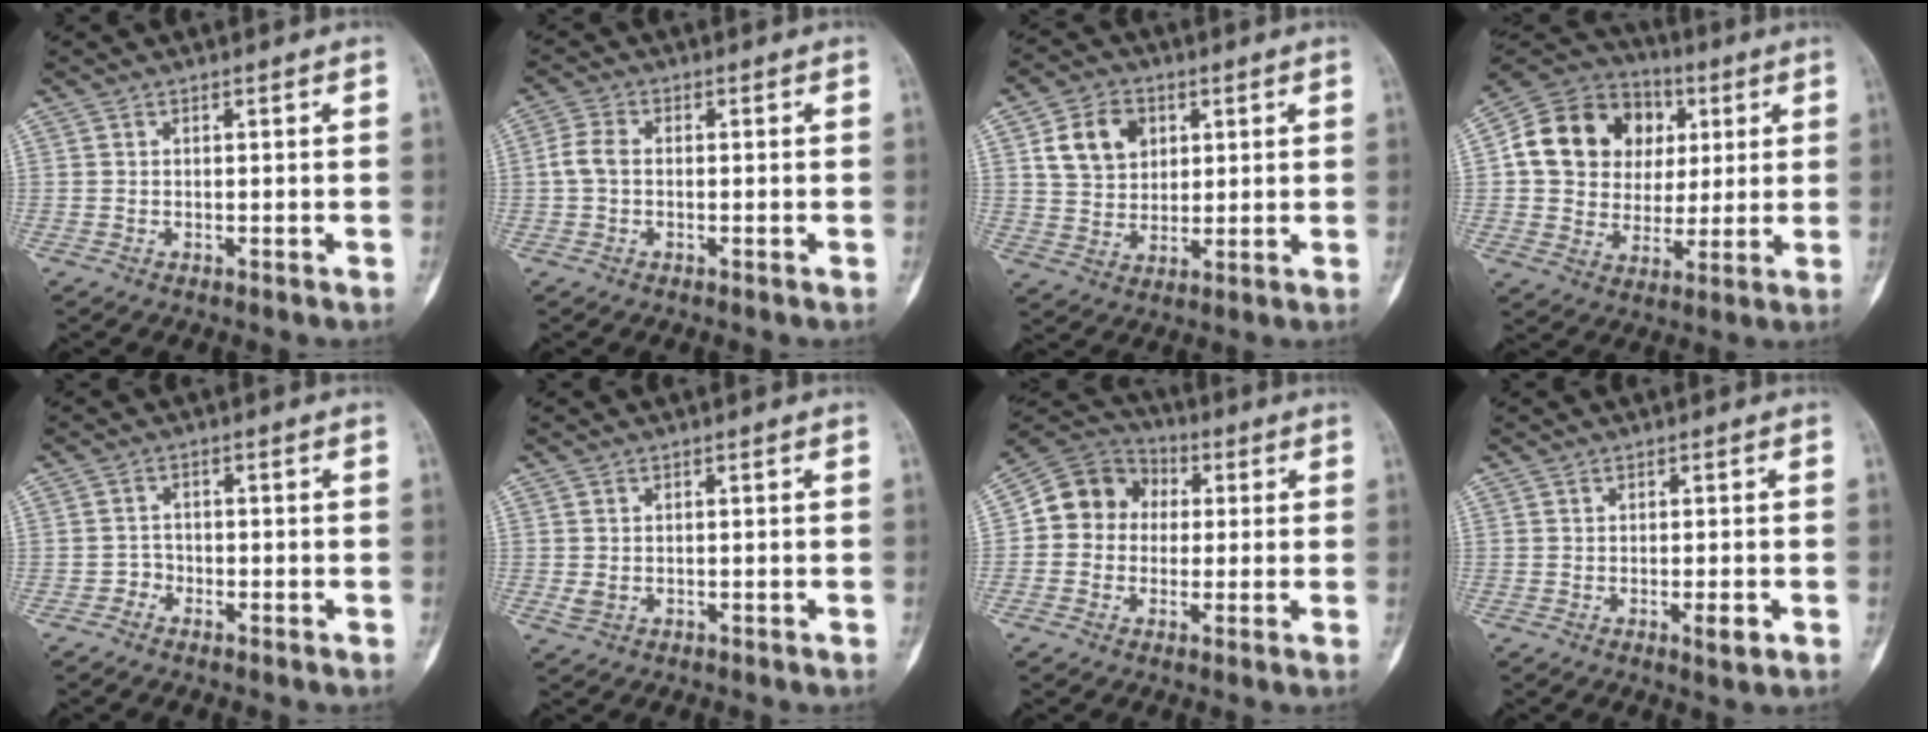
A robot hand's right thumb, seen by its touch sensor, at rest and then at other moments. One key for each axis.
{"total": 3.6, "fx": -0.3, "fy": 2.4, "fz": 2.7, "tx": -0.057, "ty": 0.007, "tz": -0.015}
{"total": 9.8, "fx": 3.4, "fy": 7.6, "fz": 5.2, "tx": -0.062, "ty": -0.007, "tz": 0.064}
{"total": 18.1, "fx": 3.9, "fy": 15.4, "fz": 8.7, "tx": -0.122, "ty": 0.019, "tz": 0.071}
{"total": 1.7, "fx": -1.1, "fy": 1.3, "fz": 0.1, "tx": 0.007, "ty": 0.008, "tz": -0.028}
{"total": 1.5, "fx": -0.2, "fy": 1.2, "fz": 0.9, "tx": -0.019, "ty": -0.001, "tz": 0.001}
{"total": 10.7, "fx": 0.7, "fy": 9.6, "fz": 4.8, "tx": -0.054, "ty": 0.026, "tz": -0.002}
{"total": 2.3, "fx": -0.7, "fy": 0.6, "fz": 2.1, "tx": -0.031, "ty": -0.005, "tz": -0.008}